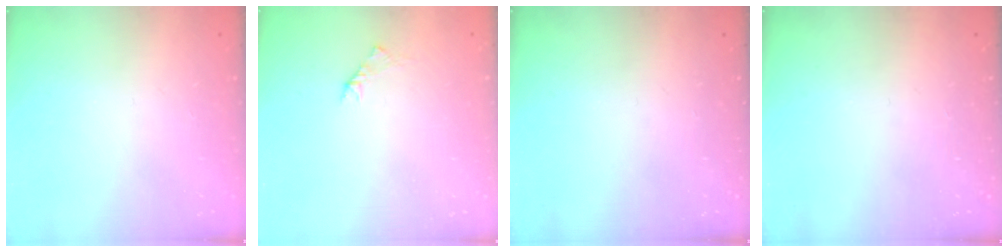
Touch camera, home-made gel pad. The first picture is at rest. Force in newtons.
{"total": 2.0, "press": 1.9, "slide": 0.6}
{"total": 0.0}
{"total": 0.0}